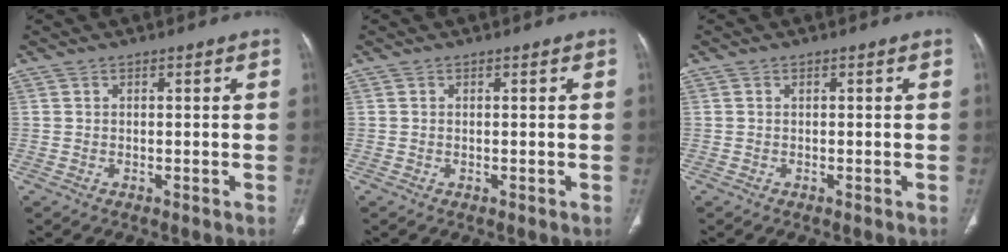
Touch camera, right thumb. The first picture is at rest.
{"total": 0.0}
{"total": 0.0}